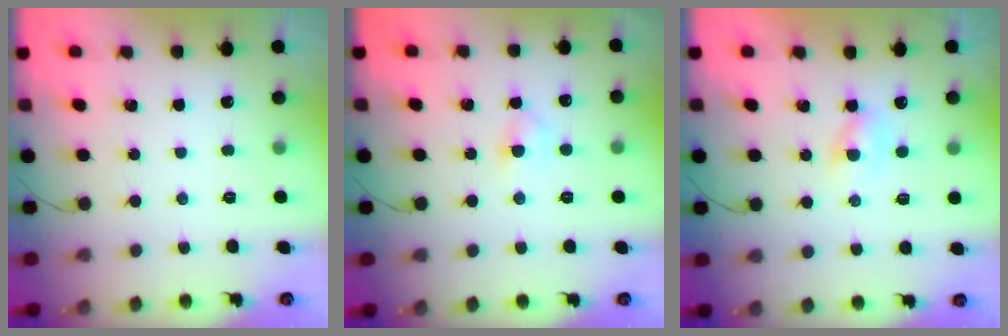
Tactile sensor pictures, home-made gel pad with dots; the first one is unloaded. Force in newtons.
{"total": 3.9, "press": 3.6, "slide": 1.5}
{"total": 1.6, "press": 1.5, "slide": 0.7}